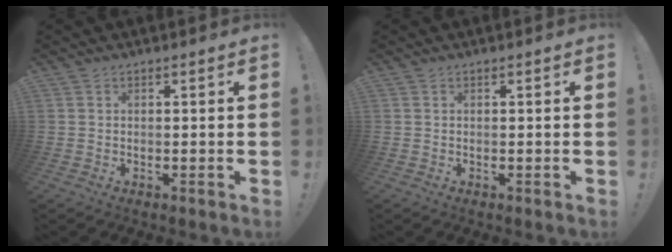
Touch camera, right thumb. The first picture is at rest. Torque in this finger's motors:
{"motor_torque": [-0.10, 0.04, 0.02, -0.02, 0.03]}